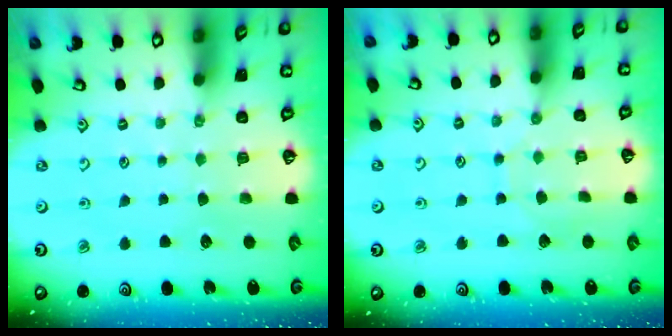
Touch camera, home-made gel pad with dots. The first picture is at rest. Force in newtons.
{"total": 5.7, "press": 5.7, "slide": 0.2}